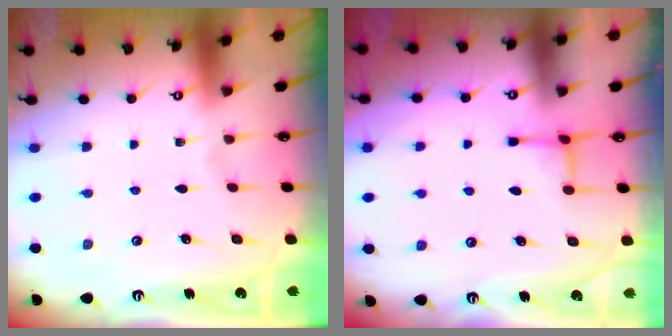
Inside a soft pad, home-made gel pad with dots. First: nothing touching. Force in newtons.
{"total": 1.8, "press": 1.8, "slide": 0.4}